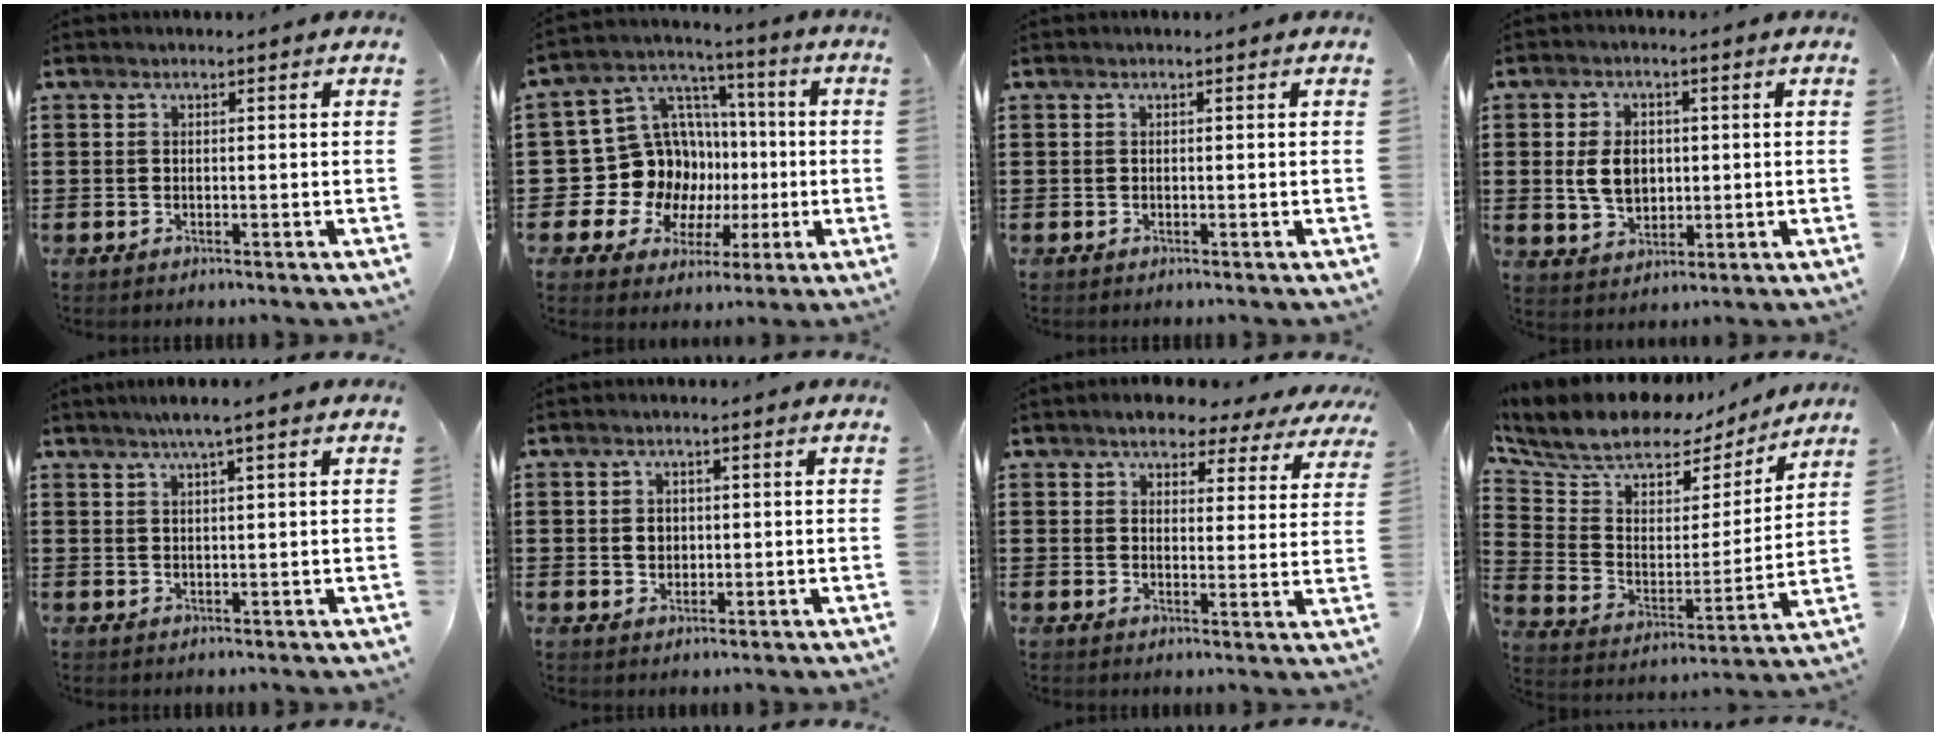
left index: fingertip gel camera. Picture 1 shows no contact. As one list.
[{"total": 14.2, "force": [-1.0, 13.2, 5.2], "torque": [-0.142, -0.015, 0.006]}, {"total": 0.0}, {"total": 5.9, "force": [0.5, 4.1, 4.3], "torque": [-0.097, 0.005, 0.002]}, {"total": 2.8, "force": [1.7, -0.2, 2.2], "torque": [-0.045, 0.001, 0.030]}, {"total": 2.2, "force": [0.3, 1.8, 1.1], "torque": [-0.020, 0.005, 0.002]}, {"total": 5.0, "force": [4.6, 1.4, 1.4], "torque": [-0.041, -0.013, 0.079]}, {"total": 9.9, "force": [8.3, 4.2, 3.6], "torque": [-0.100, -0.058, 0.140]}]